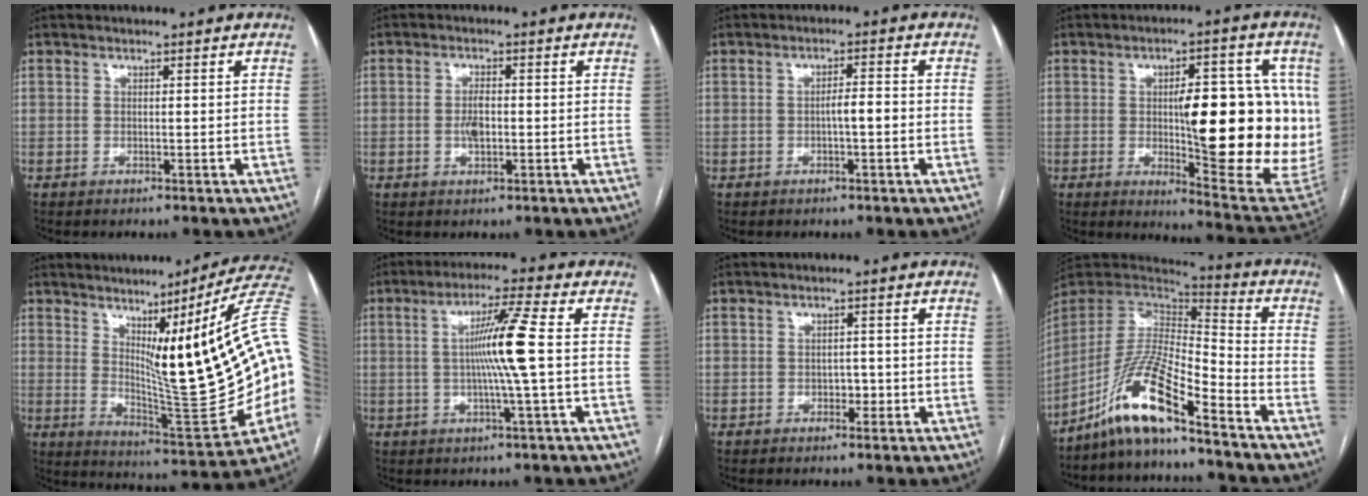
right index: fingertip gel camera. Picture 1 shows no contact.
{"total": 2.9, "force": [-0.5, 1.2, 2.6], "torque": [-0.053, 0.002, -0.007]}
{"total": 2.7, "force": [-0.6, 0.5, 2.6], "torque": [-0.041, 0.004, -0.011]}
{"total": 19.6, "force": [0.3, 4.8, 19.0], "torque": [-0.205, 0.012, 0.019]}
{"total": 21.4, "force": [2.4, 0.9, 21.2], "torque": [-0.262, -0.009, 0.033]}
{"total": 8.5, "force": [0.1, -1.5, 8.4], "torque": [-0.155, 0.000, 0.002]}
{"total": 1.6, "force": [-0.6, 1.1, 1.1], "torque": [-0.013, 0.004, -0.007]}
{"total": 13.4, "force": [-9.8, 1.5, 9.0], "torque": [-0.183, 0.005, -0.182]}